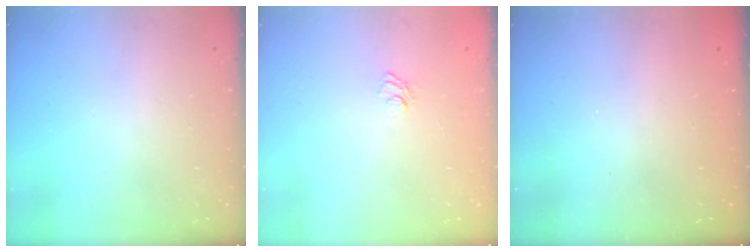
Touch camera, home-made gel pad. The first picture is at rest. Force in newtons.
{"total": 4.5, "press": 4.3, "slide": 1.3}
{"total": 2.2, "press": 2.1, "slide": 0.7}